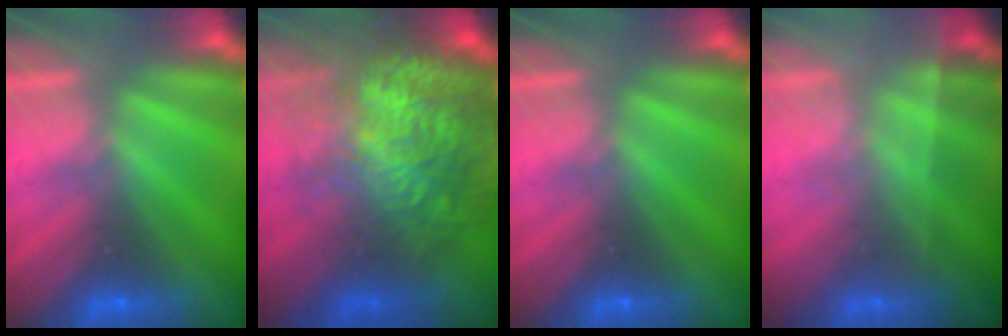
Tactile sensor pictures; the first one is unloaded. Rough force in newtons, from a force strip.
{"total": 7.3}
{"total": 0.0}
{"total": 1.8}